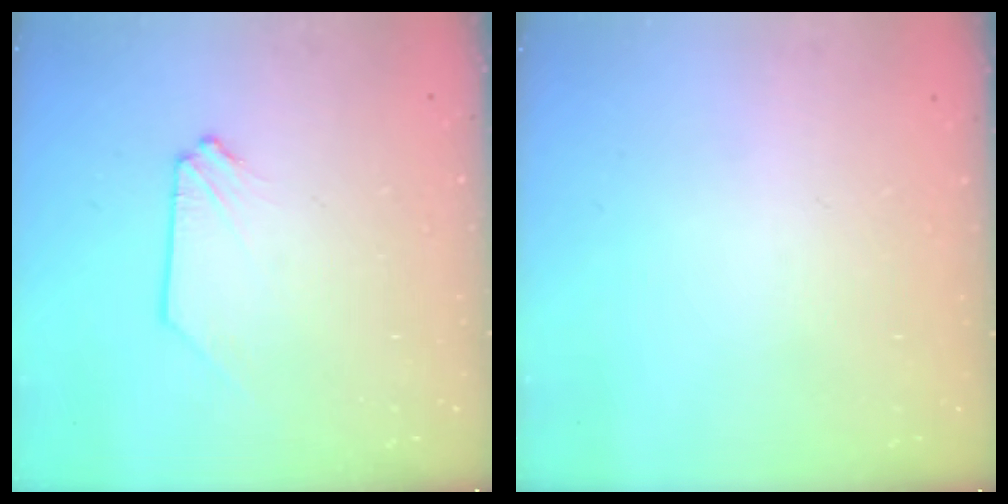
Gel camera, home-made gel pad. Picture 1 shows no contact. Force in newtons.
{"total": 0.7, "press": 0.7, "slide": 0.1}